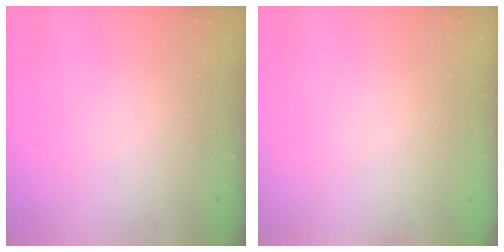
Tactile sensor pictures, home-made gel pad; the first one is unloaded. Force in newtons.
{"total": 0.0}